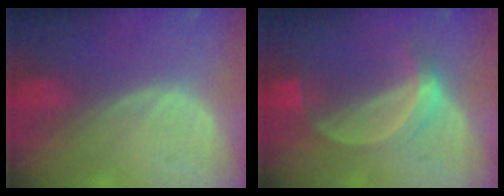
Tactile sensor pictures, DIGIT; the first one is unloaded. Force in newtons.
{"total": 5.2, "press": 4.7, "slide": 2.2}